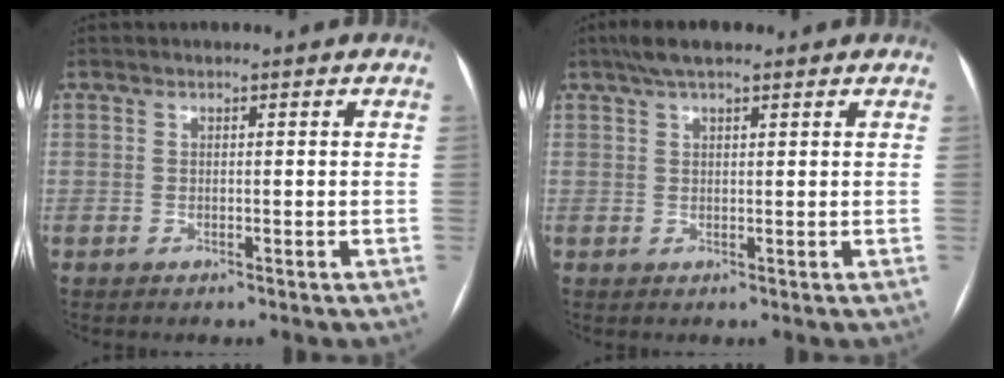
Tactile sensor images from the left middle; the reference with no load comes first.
{"total": 5.4, "force": [4.0, 1.3, 3.4], "torque": [-0.064, 0.027, 0.068]}